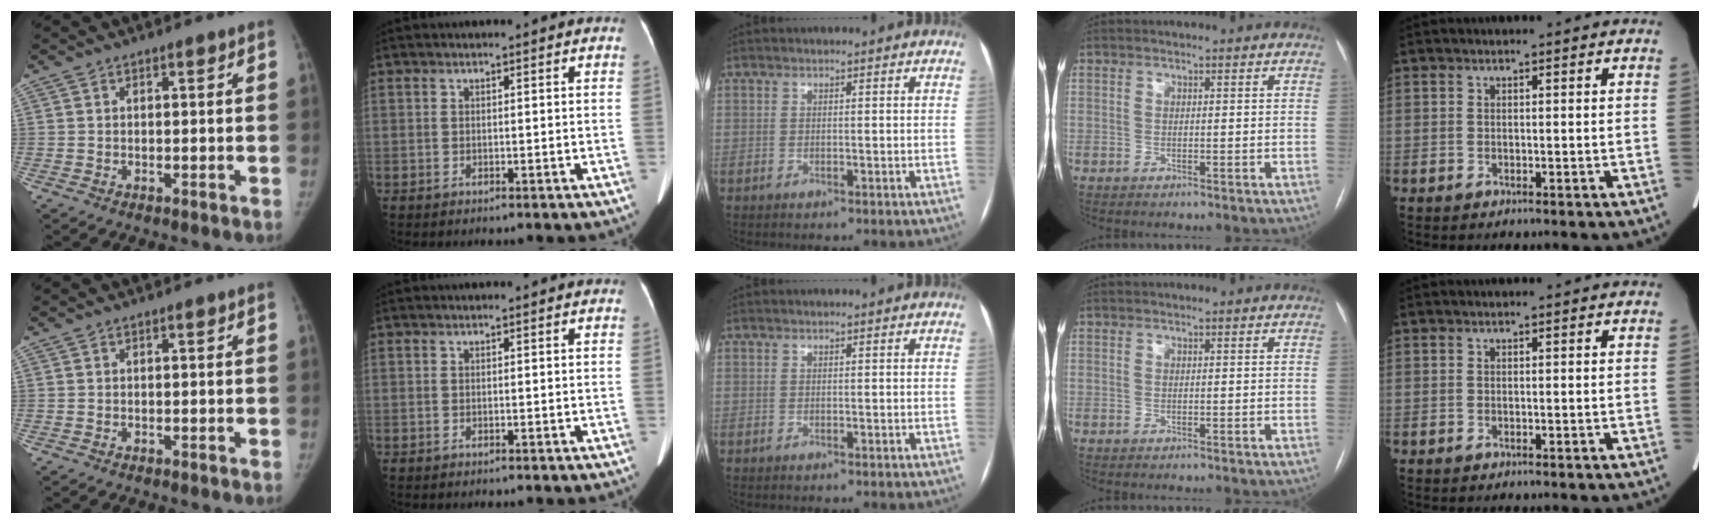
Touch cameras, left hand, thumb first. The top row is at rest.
{}